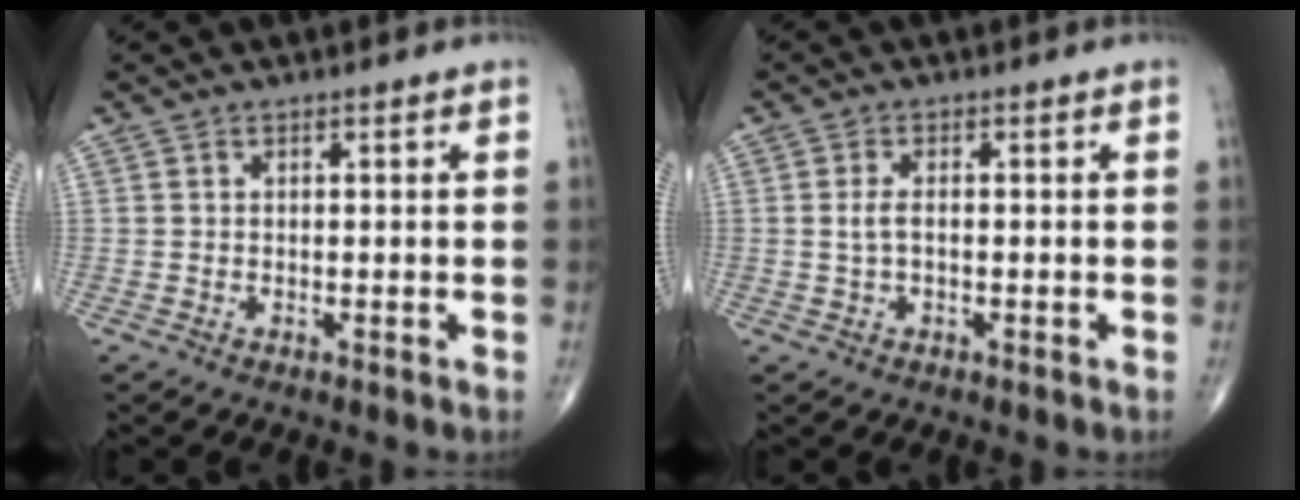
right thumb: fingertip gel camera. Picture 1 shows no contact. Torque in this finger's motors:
{"motor_torque": [-0.60, 0.18, -0.35, -0.18, 0.09]}